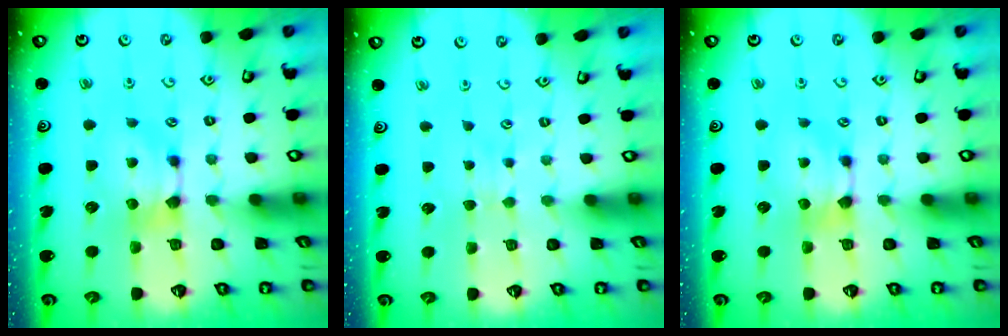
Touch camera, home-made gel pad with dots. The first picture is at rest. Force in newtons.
{"total": 2.8, "press": 2.7, "slide": 0.4}
{"total": 0.0}